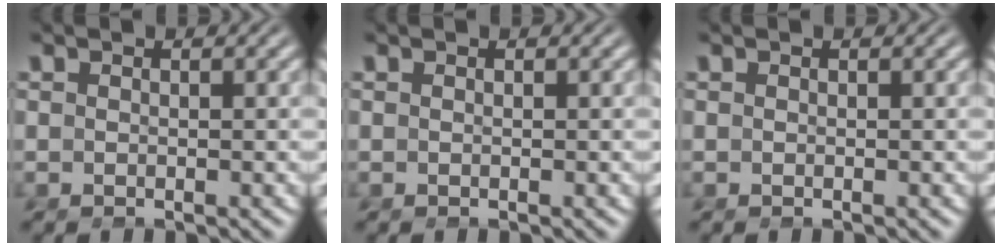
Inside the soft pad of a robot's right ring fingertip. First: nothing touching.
{"total": 0.0}
{"total": 0.0}